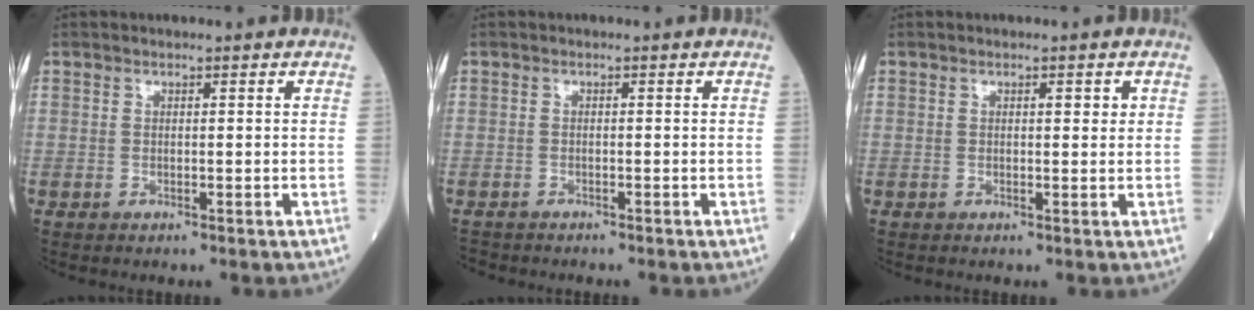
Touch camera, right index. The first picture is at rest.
{"total": 2.1, "force": [-2.0, 0.8, -0.1], "torque": [-0.001, -0.004, -0.037]}
{"total": 1.3, "force": [0.5, 0.5, 1.1], "torque": [-0.011, 0.001, 0.005]}